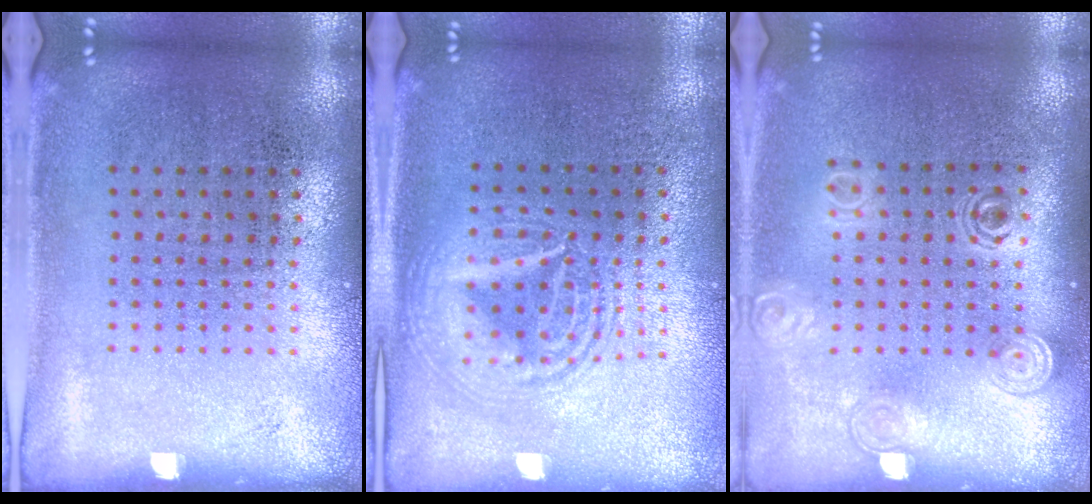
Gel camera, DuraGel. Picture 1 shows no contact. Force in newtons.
{"total": 2.7, "press": 2.7, "slide": 0.2}
{"total": 1.5, "press": 1.3, "slide": 0.9}